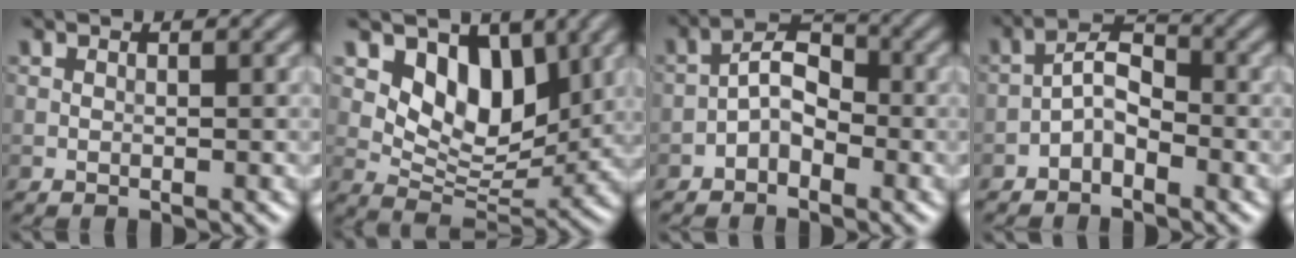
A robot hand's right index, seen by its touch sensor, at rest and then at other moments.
{"total": 6.6, "force": [2.7, 4.1, 4.4], "torque": [-0.066, -0.018, 0.046]}
{"total": 3.1, "force": [-1.6, 1.8, 2.0], "torque": [-0.029, 0.018, -0.036]}
{"total": 2.9, "force": [-1.7, 1.4, 1.9], "torque": [-0.028, 0.016, -0.038]}